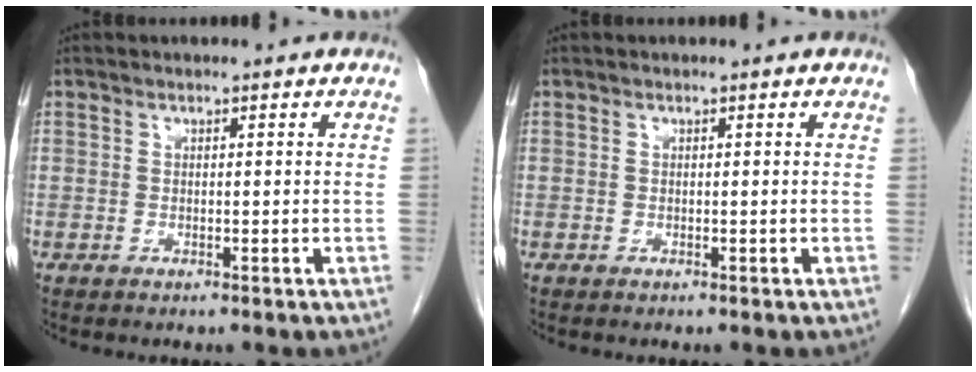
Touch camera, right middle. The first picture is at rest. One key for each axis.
{"total": 0.0}